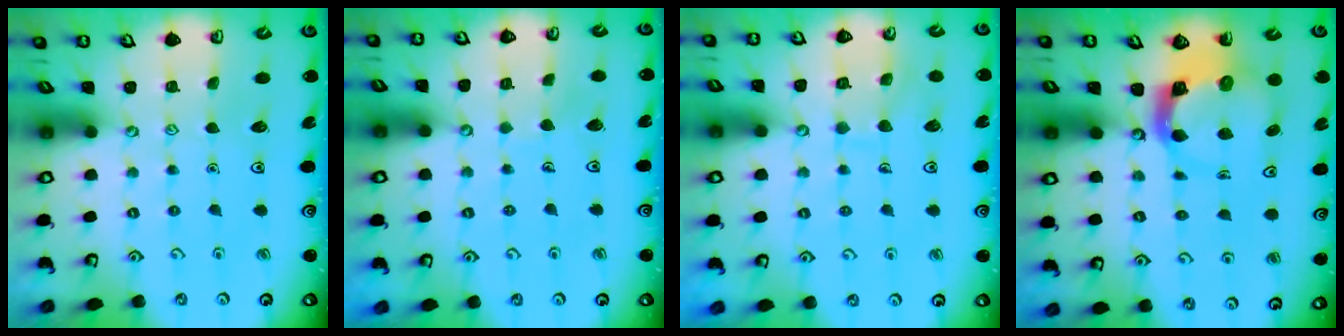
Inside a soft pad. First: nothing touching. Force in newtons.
{"total": 3.2, "press": 3.2, "slide": 0.2}
{"total": 8.4, "press": 8.3, "slide": 0.6}
{"total": 4.3, "press": 4.3, "slide": 0.6}